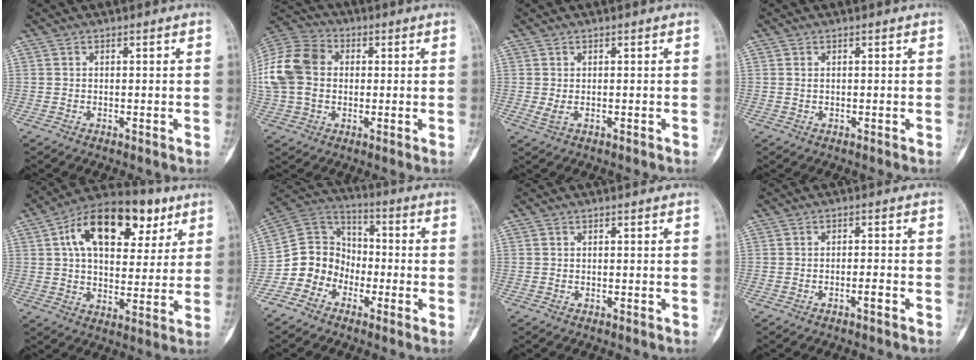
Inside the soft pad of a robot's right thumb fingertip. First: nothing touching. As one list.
[{"total": 15.1, "force": [1.3, 11.6, 9.7], "torque": [-0.194, 0.028, 0.018]}, {"total": 1.6, "force": [-0.3, 0.7, 1.5], "torque": [-0.034, 0.002, 0.004]}, {"total": 0.5, "force": [0.2, 0.3, 0.4], "torque": [-0.010, 0.003, 0.005]}, {"total": 20.3, "force": [8.2, 11.7, 14.4], "torque": [-0.193, 0.005, 0.125]}, {"total": 10.3, "force": [-4.5, 8.9, 2.8], "torque": [-0.019, 0.070, -0.095]}, {"total": 0.0}, {"total": 1.8, "force": [-1.1, 0.3, 1.3], "torque": [-0.027, 0.010, -0.017]}]